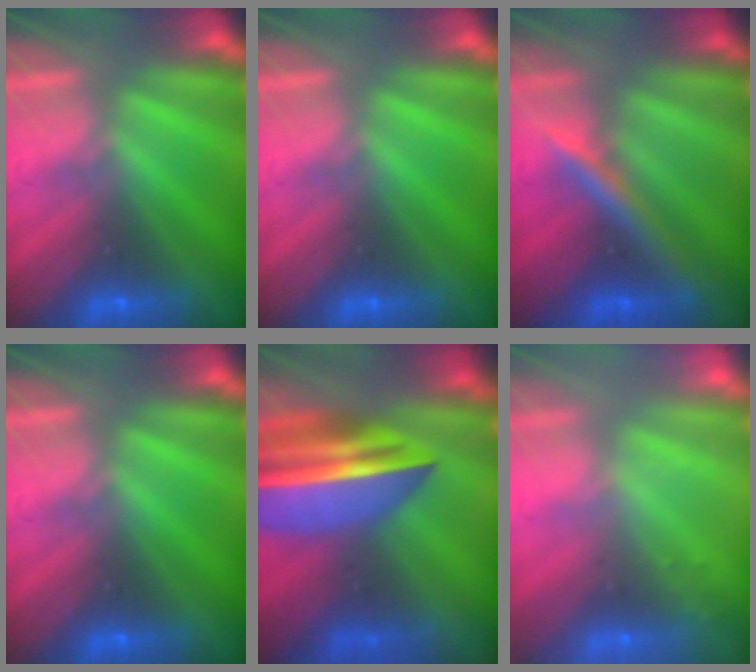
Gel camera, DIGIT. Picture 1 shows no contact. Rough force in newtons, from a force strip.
{"total": 0.0}
{"total": 2.4}
{"total": 0.0}
{"total": 5.6}
{"total": 2.3}